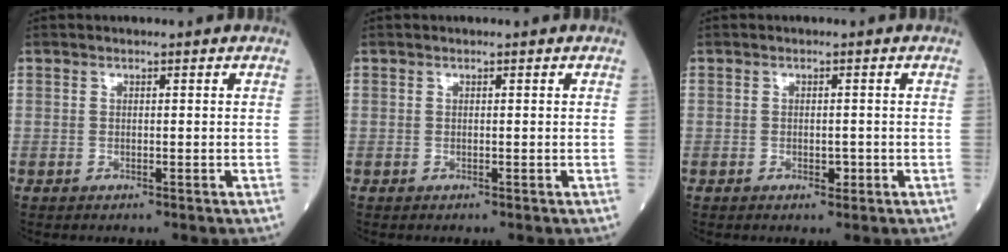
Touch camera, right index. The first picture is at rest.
{"total": 0.0}
{"total": 1.6, "force": [-0.7, 0.8, 1.2], "torque": [-0.014, 0.001, -0.010]}